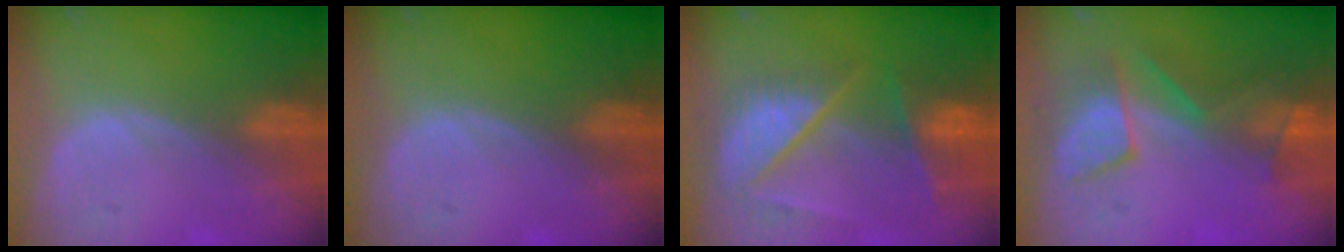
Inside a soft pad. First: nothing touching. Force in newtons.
{"total": 0.0}
{"total": 9.7, "press": 8.3, "slide": 4.9}
{"total": 7.6, "press": 7.1, "slide": 2.6}